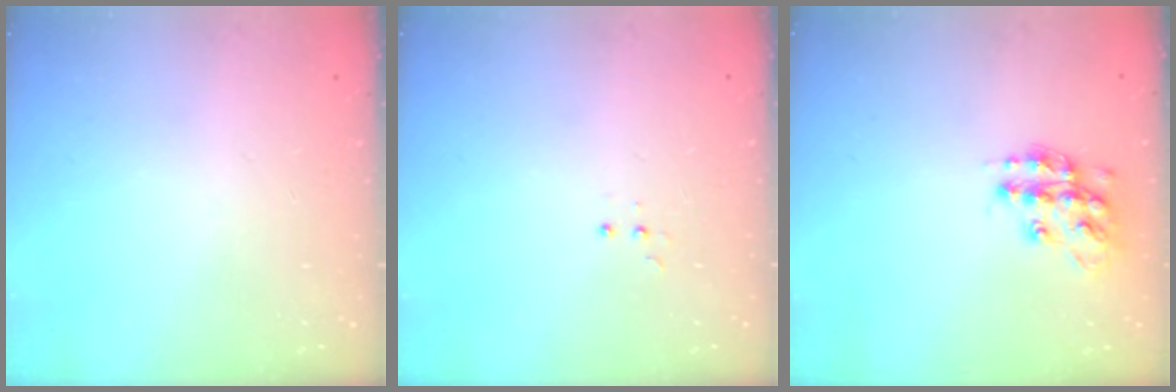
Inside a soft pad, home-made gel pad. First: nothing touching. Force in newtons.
{"total": 3.4, "press": 3.3, "slide": 0.7}
{"total": 13.8, "press": 13.8, "slide": 0.8}